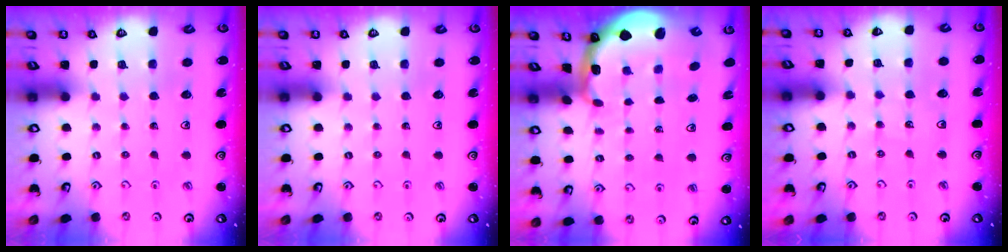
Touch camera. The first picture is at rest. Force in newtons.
{"total": 0.0}
{"total": 1.7, "press": 1.7, "slide": 0.4}
{"total": 2.9, "press": 2.1, "slide": 2.1}